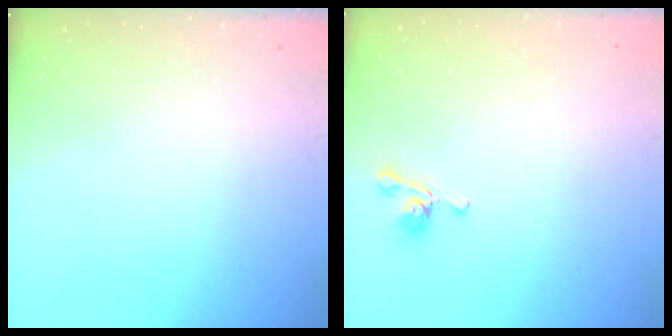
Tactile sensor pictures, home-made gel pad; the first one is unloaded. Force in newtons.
{"total": 4.9, "press": 4.9, "slide": 0.6}